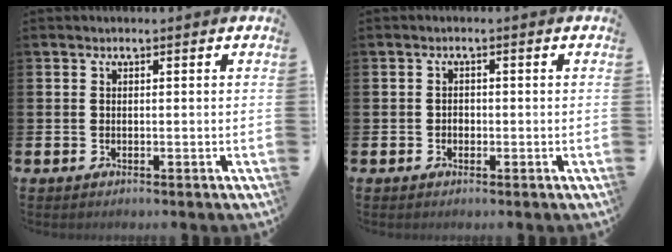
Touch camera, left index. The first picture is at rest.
{"total": 1.1, "force": [-0.4, 0.9, 0.4], "torque": [-0.007, 0.004, -0.009]}